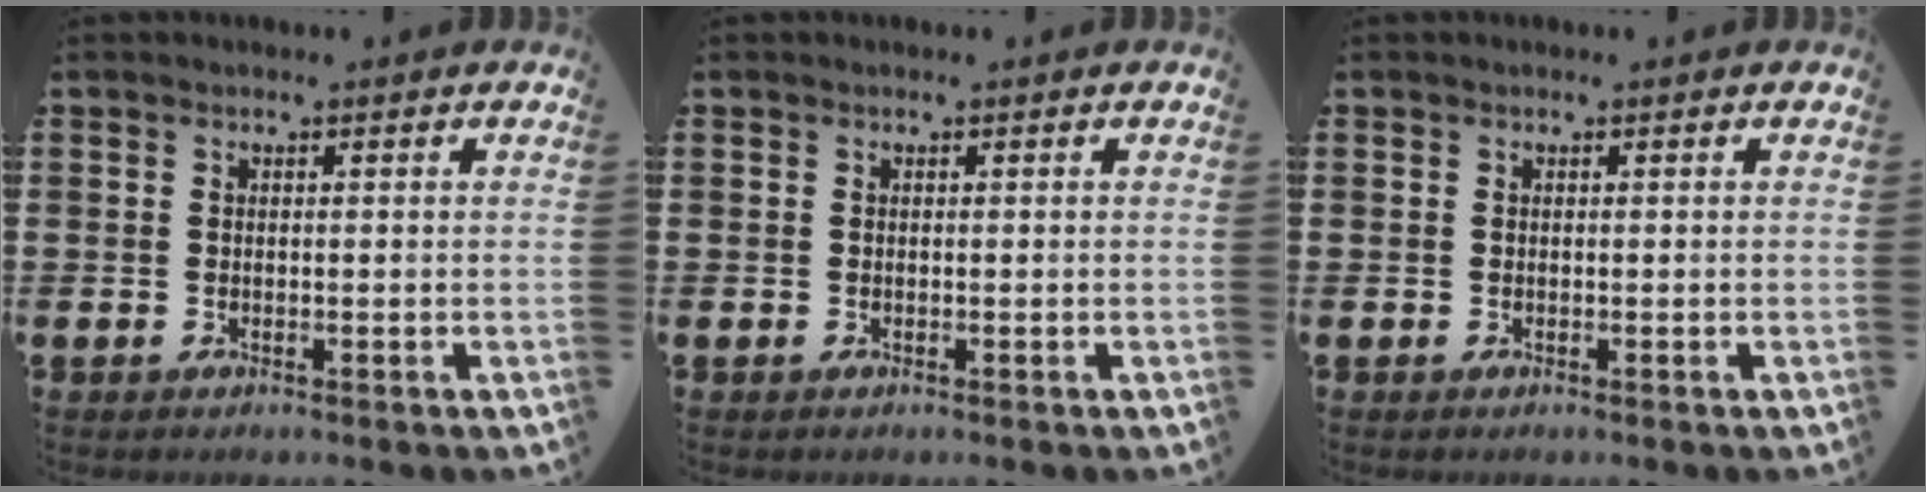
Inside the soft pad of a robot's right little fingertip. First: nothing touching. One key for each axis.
{"total": 0.0}
{"total": 0.0}